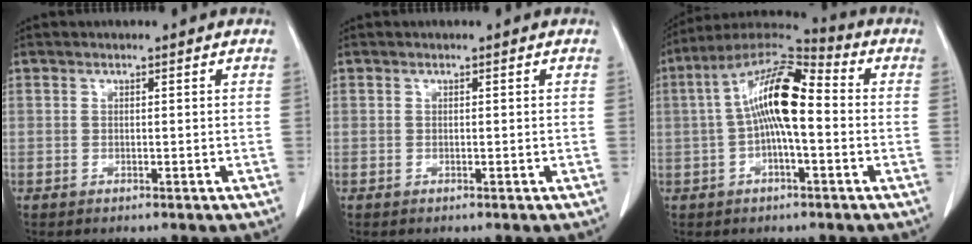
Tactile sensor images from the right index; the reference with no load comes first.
{"total": 0.0}
{"total": 12.2, "force": [0.1, 3.1, 11.8], "torque": [-0.223, 0.037, -0.003]}